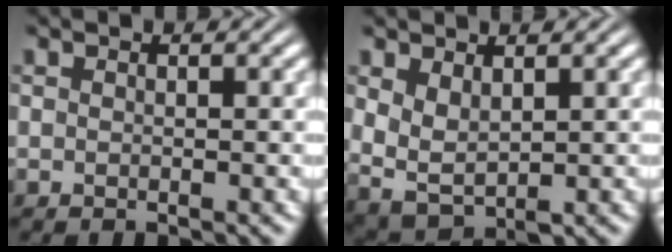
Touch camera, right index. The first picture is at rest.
{"total": 5.7, "force": [0.0, 4.8, 3.0], "torque": [-0.091, -0.030, 0.010]}